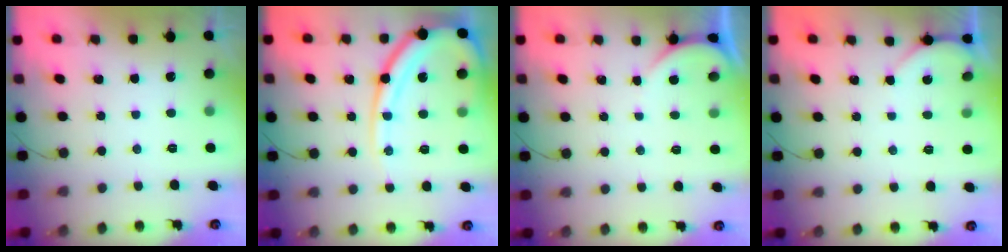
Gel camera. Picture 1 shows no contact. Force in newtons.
{"total": 16.0, "press": 15.9, "slide": 1.5}
{"total": 1.6, "press": 1.6, "slide": 0.2}
{"total": 1.8, "press": 1.8, "slide": 0.2}